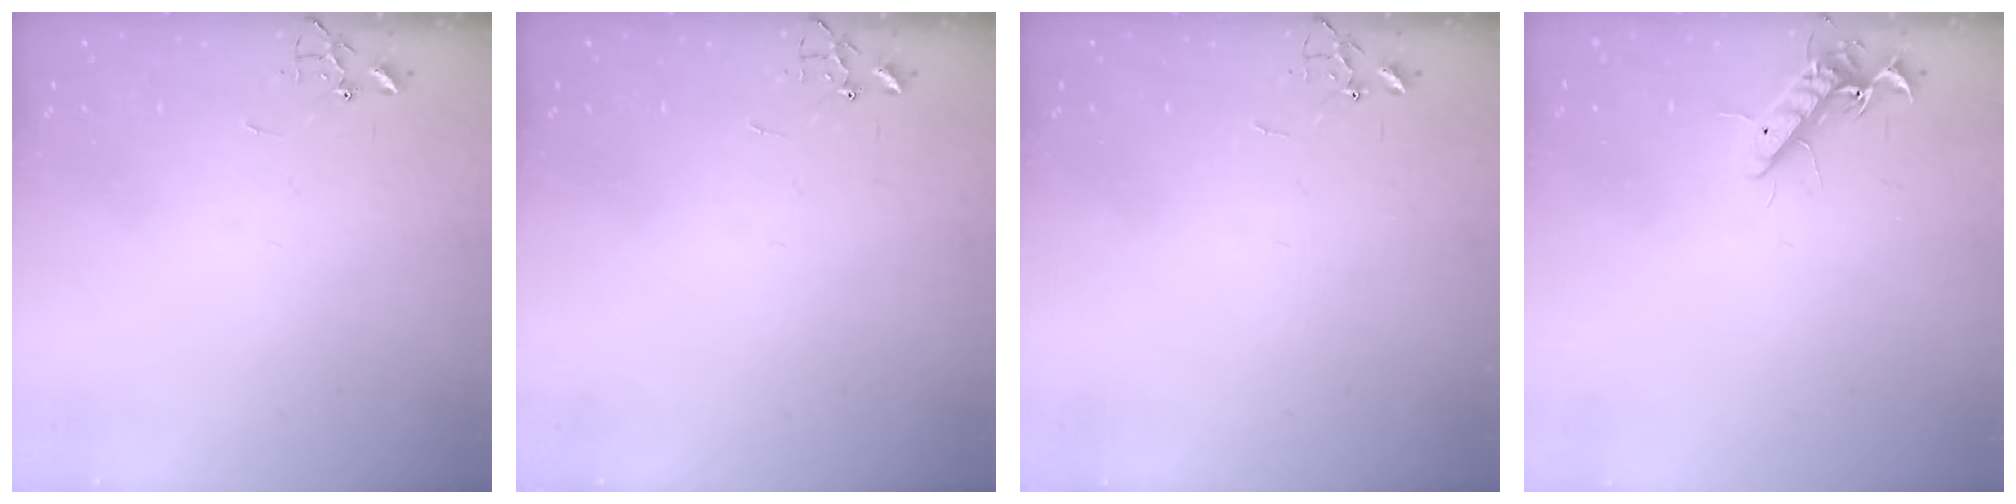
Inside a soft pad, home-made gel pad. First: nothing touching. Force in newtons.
{"total": 0.0}
{"total": 0.0}
{"total": 10.7, "press": 10.5, "slide": 1.7}